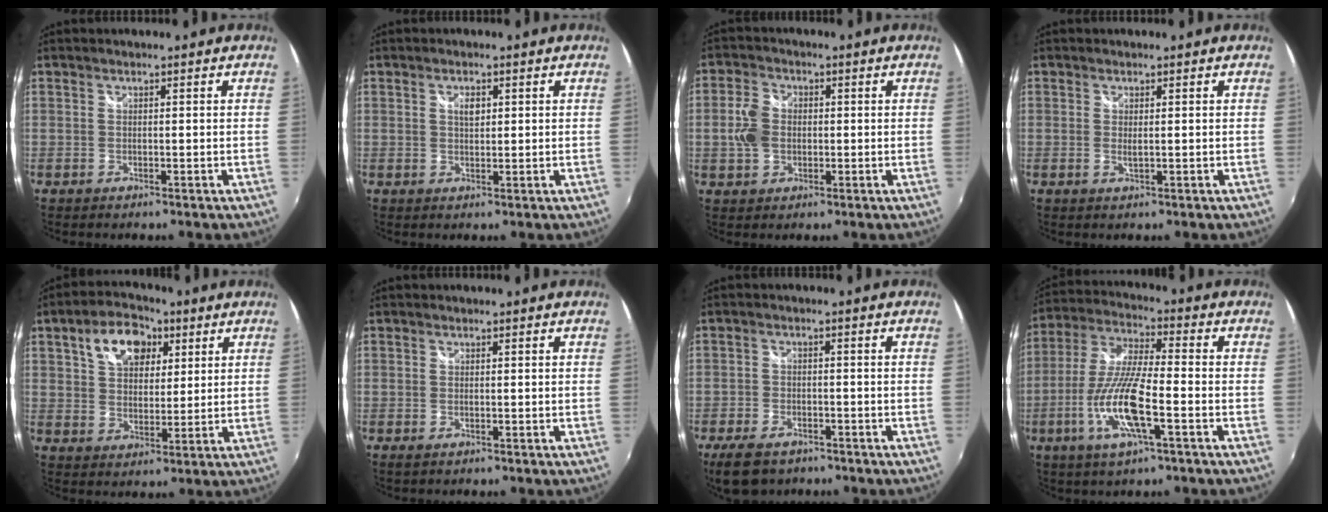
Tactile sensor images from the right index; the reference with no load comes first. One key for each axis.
{"total": 2.0, "fx": 0.8, "fy": 1.0, "fz": 1.5, "tx": -0.026, "ty": 0.004, "tz": 0.012}
{"total": 6.0, "fx": -0.3, "fy": 4.7, "fz": 3.7, "tx": -0.081, "ty": 0.011, "tz": -0.003}
{"total": 1.2, "fx": 0.1, "fy": 0.1, "fz": 1.2, "tx": -0.022, "ty": -0.002, "tz": 0.000}
{"total": 11.2, "fx": 5.2, "fy": 7.1, "fz": 6.9, "tx": -0.126, "ty": 0.030, "tz": 0.089}
{"total": 0.8, "fx": -0.2, "fy": 0.0, "fz": 0.7, "tx": -0.014, "ty": 0.000, "tz": -0.005}
{"total": 7.7, "fx": -5.5, "fy": 3.9, "fz": 3.8, "tx": -0.101, "ty": -0.012, "tz": -0.096}
{"total": 14.1, "fx": -4.8, "fy": 2.6, "fz": 12.9, "tx": -0.271, "ty": -0.010, "tz": -0.094}